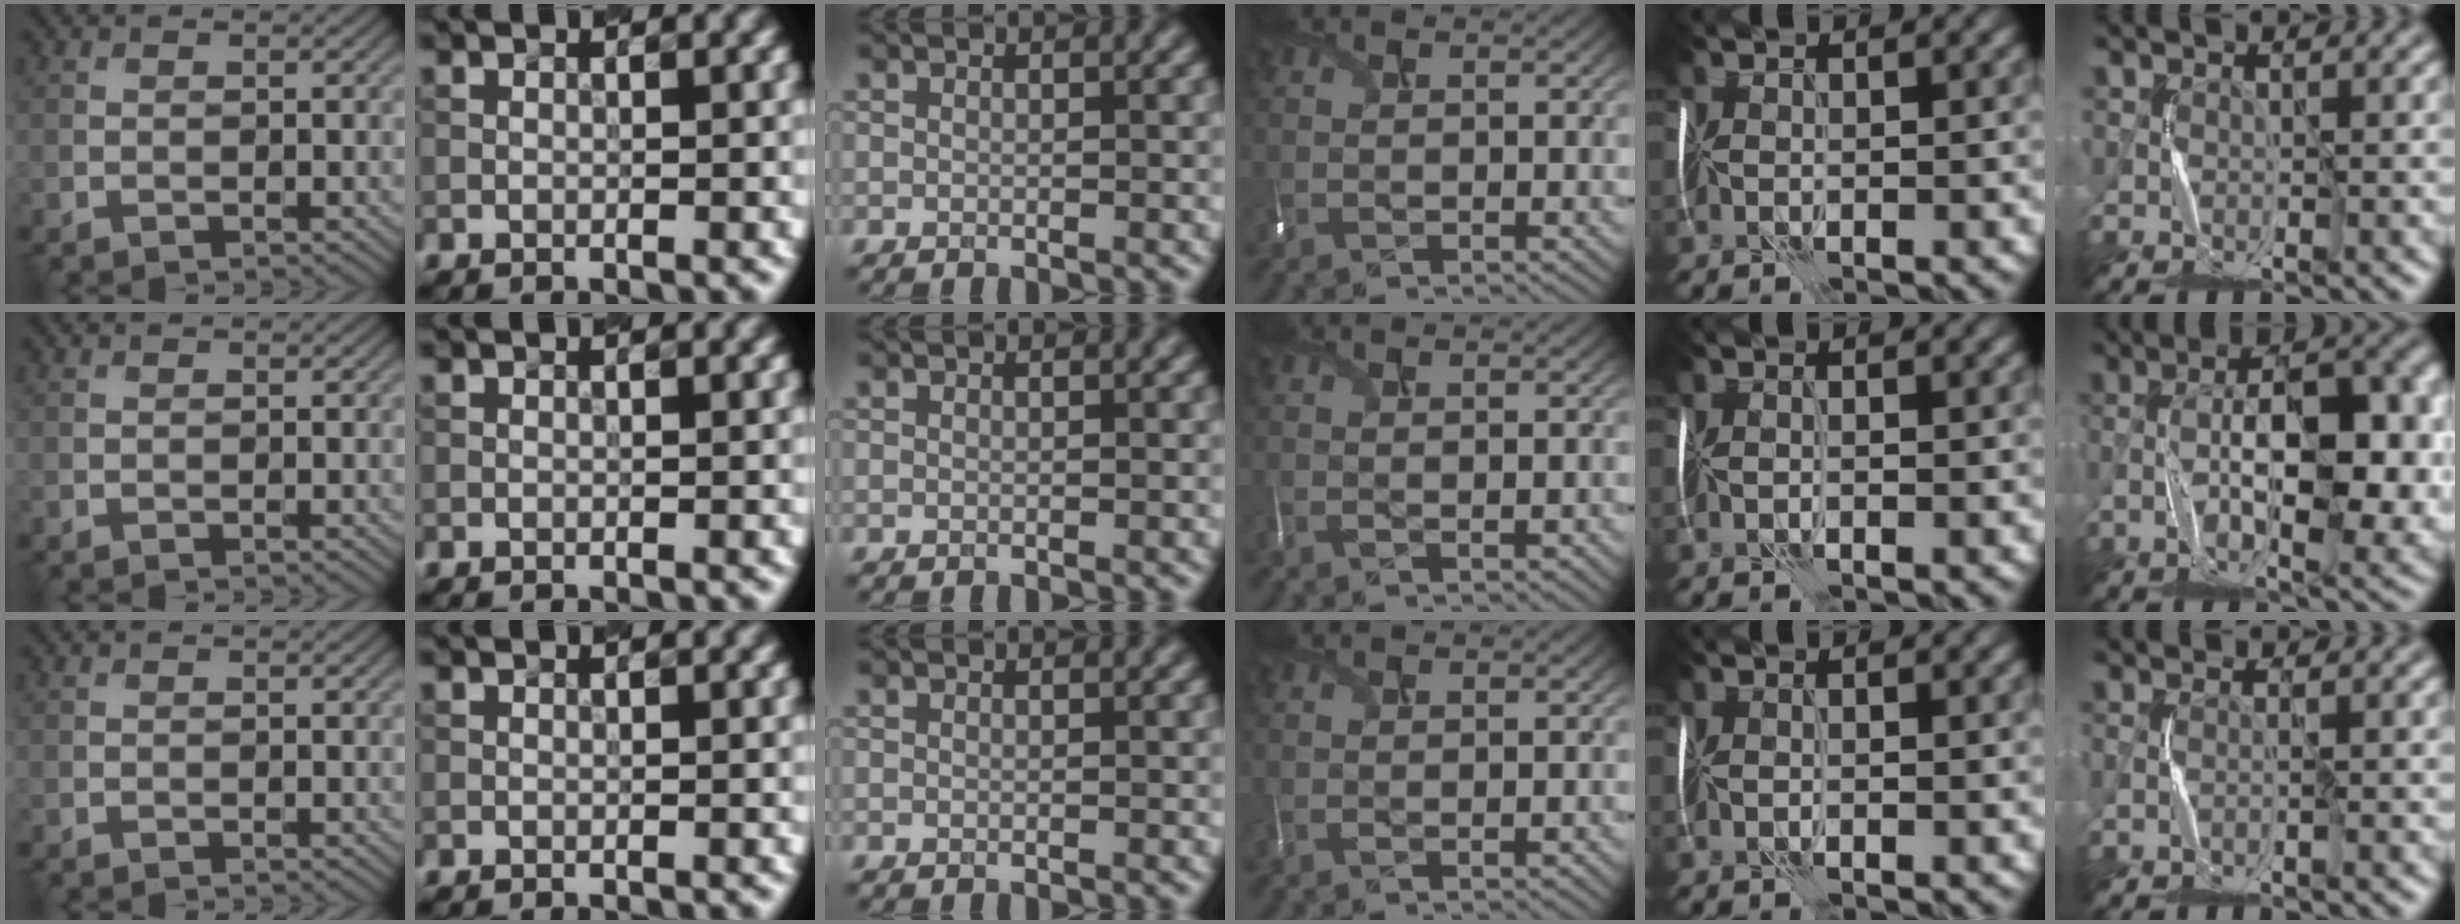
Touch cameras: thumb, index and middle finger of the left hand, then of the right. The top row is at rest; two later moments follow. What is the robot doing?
{"motion": "shake", "object": "plastic piggy bank"}